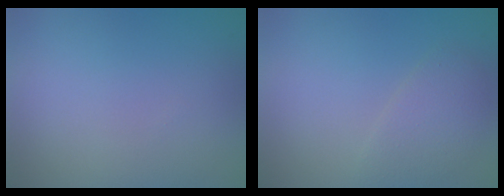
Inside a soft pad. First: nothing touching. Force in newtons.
{"total": 2.3, "press": 2.3, "slide": 0.1}